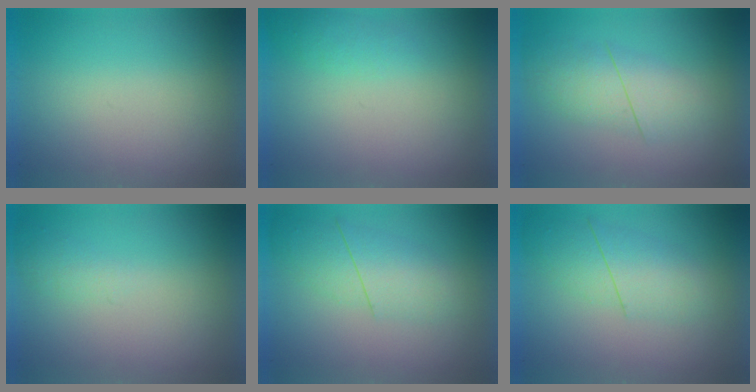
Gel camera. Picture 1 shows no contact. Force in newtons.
{"total": 1.3}
{"total": 2.7}
{"total": 1.1}
{"total": 2.3}
{"total": 2.3}